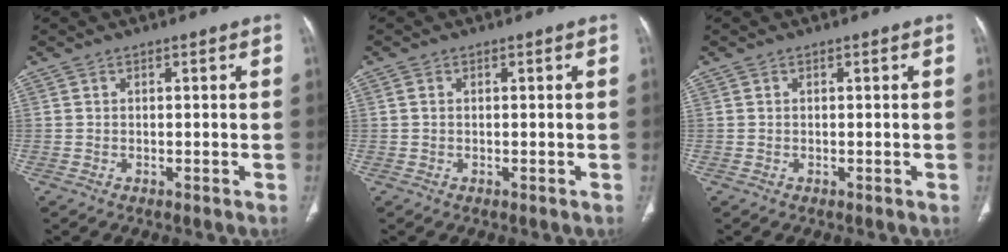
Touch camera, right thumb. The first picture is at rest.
{"total": 0.7, "force": [0.2, 0.5, 0.4], "torque": [-0.007, 0.003, 0.005]}
{"total": 0.0}